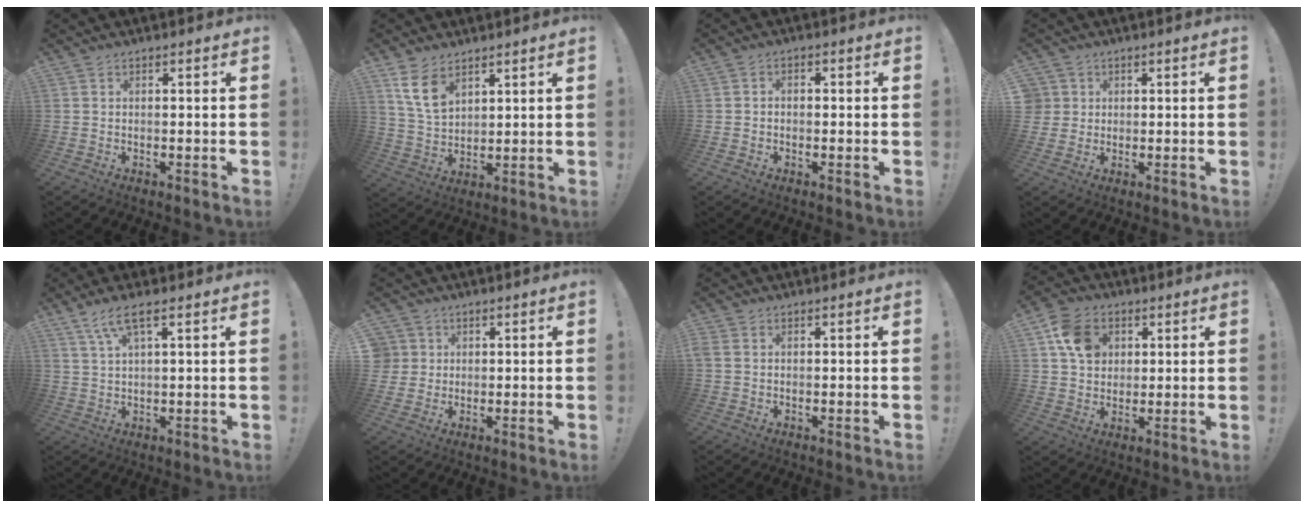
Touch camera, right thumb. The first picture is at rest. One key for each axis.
{"total": 8.0, "fx": 4.8, "fy": 4.5, "fz": 4.5, "tx": -0.081, "ty": -0.015, "tz": 0.095}
{"total": 1.9, "fx": -1.2, "fy": 1.1, "fz": 0.8, "tx": -0.016, "ty": 0.012, "tz": -0.022}
{"total": 3.9, "fx": 1.1, "fy": 3.6, "fz": 0.6, "tx": -0.012, "ty": 0.002, "tz": 0.022}
{"total": 6.2, "fx": 3.5, "fy": 1.3, "fz": 5.0, "tx": -0.098, "ty": -0.006, "tz": 0.062}
{"total": 4.4, "fx": 1.3, "fy": 4.2, "fz": 0.5, "tx": -0.013, "ty": -0.001, "tz": 0.027}
{"total": 1.7, "fx": 0.5, "fy": 1.4, "fz": 0.9, "tx": -0.022, "ty": 0.006, "tz": 0.011}
{"total": 11.1, "fx": 4.0, "fy": 9.0, "fz": 5.1, "tx": -0.070, "ty": -0.008, "tz": 0.083}